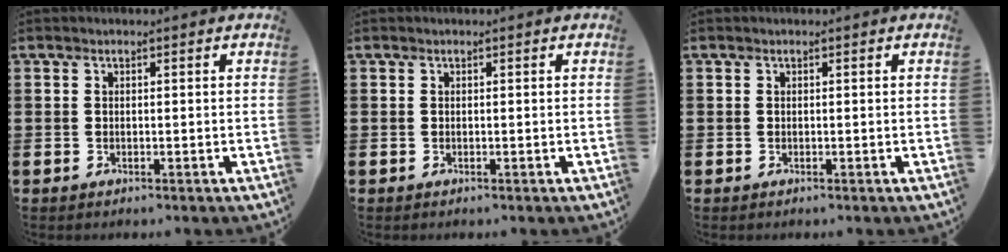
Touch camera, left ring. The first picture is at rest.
{"total": 0.0}
{"total": 0.0}